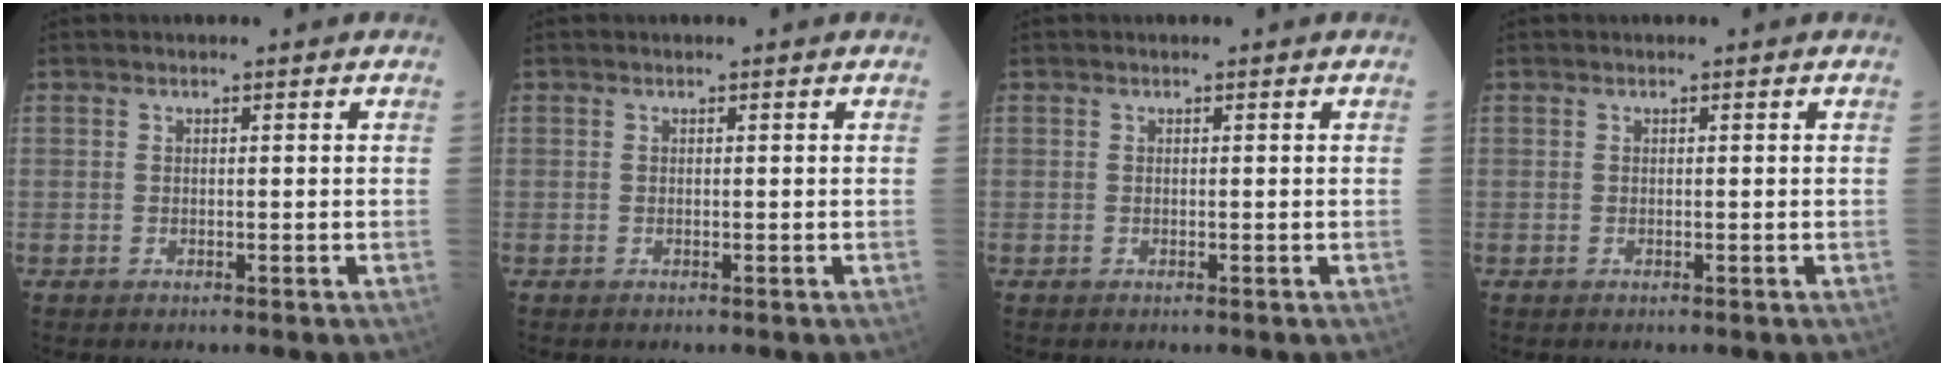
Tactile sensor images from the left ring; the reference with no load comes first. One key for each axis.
{"total": 0.0}
{"total": 0.0}
{"total": 0.0}